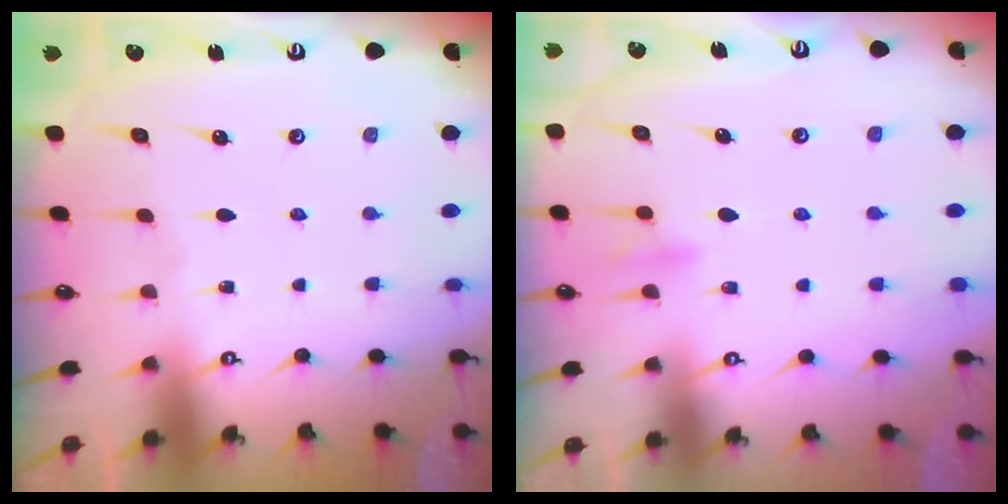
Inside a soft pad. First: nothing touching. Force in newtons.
{"total": 9.0, "press": 8.8, "slide": 1.5}